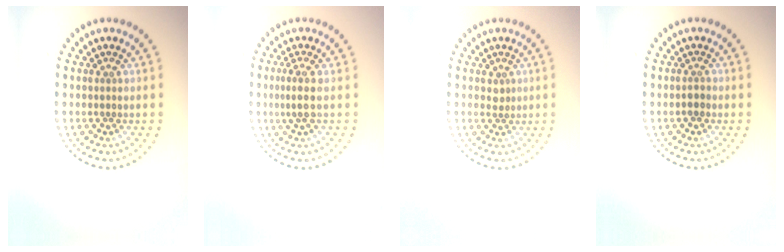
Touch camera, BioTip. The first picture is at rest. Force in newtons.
{"total": 2.0, "press": 1.4, "slide": 1.3}
{"total": 0.9, "press": 0.7, "slide": 0.5}
{"total": 1.0, "press": 1.0, "slide": 0.4}